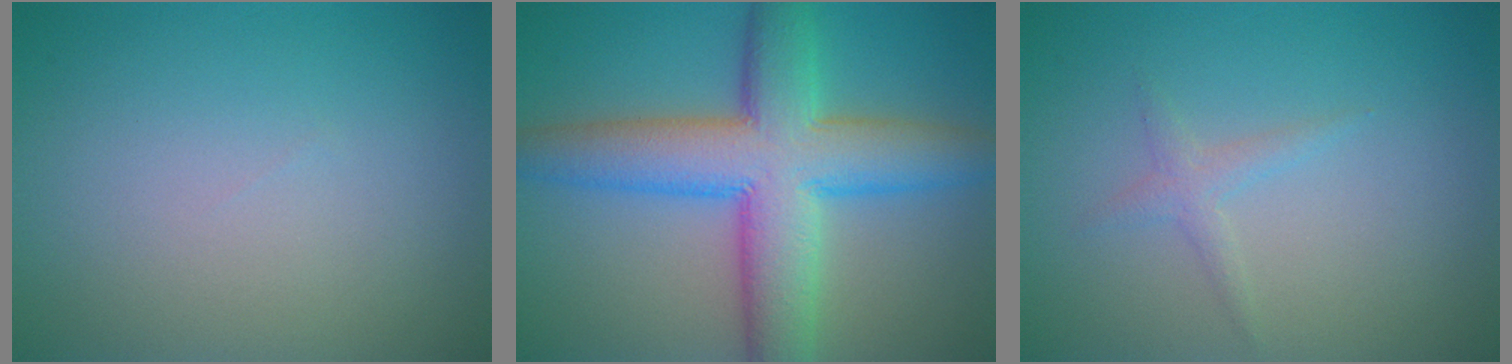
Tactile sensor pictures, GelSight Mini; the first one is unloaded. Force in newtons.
{"total": 9.9, "press": 9.9, "slide": 0.3}
{"total": 1.2, "press": 1.2, "slide": 0.1}